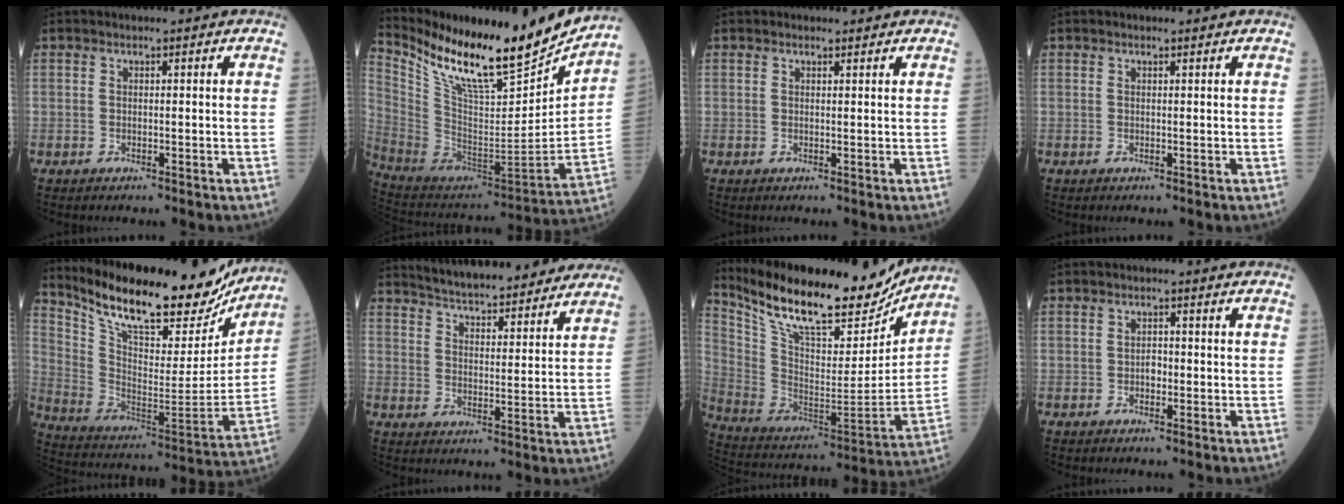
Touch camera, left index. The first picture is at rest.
{"total": 24.1, "force": [20.0, 2.7, 13.0], "torque": [-0.237, -0.038, 0.339]}
{"total": 0.7, "force": [0.6, 0.2, 0.0], "torque": [-0.010, -0.004, 0.009]}
{"total": 0.0}
{"total": 23.8, "force": [20.3, 6.2, 10.6], "torque": [-0.189, -0.024, 0.313]}
{"total": 17.9, "force": [16.2, 2.8, 7.0], "torque": [-0.100, 0.008, 0.226]}
{"total": 22.7, "force": [19.1, 5.9, 10.8], "torque": [-0.205, -0.012, 0.312]}
{"total": 1.5, "force": [-0.4, 0.9, 1.1], "torque": [-0.016, 0.004, -0.007]}